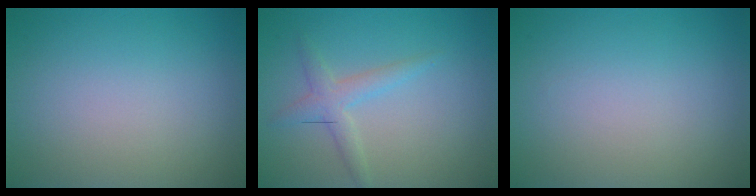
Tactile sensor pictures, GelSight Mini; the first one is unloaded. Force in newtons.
{"total": 2.1, "press": 2.1, "slide": 0.1}
{"total": 0.0}